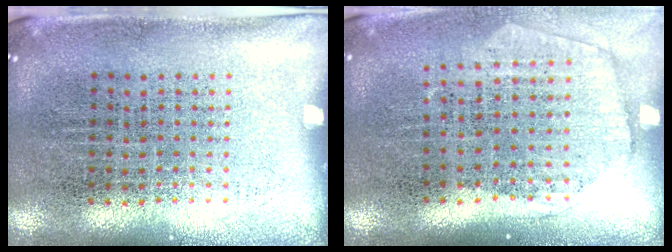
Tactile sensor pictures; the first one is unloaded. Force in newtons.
{"total": 1.8, "press": 1.5, "slide": 0.9}